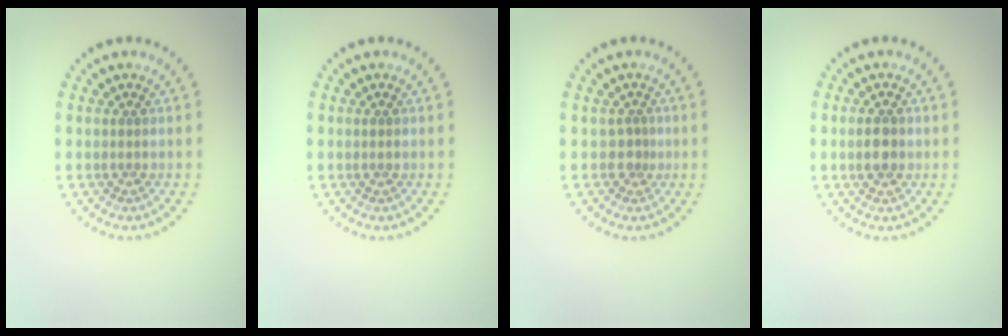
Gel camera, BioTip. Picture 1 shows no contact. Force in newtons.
{"total": 0.7, "press": 0.7, "slide": 0.0}
{"total": 1.0, "press": 0.6, "slide": 0.8}
{"total": 2.6, "press": 2.6, "slide": 0.1}